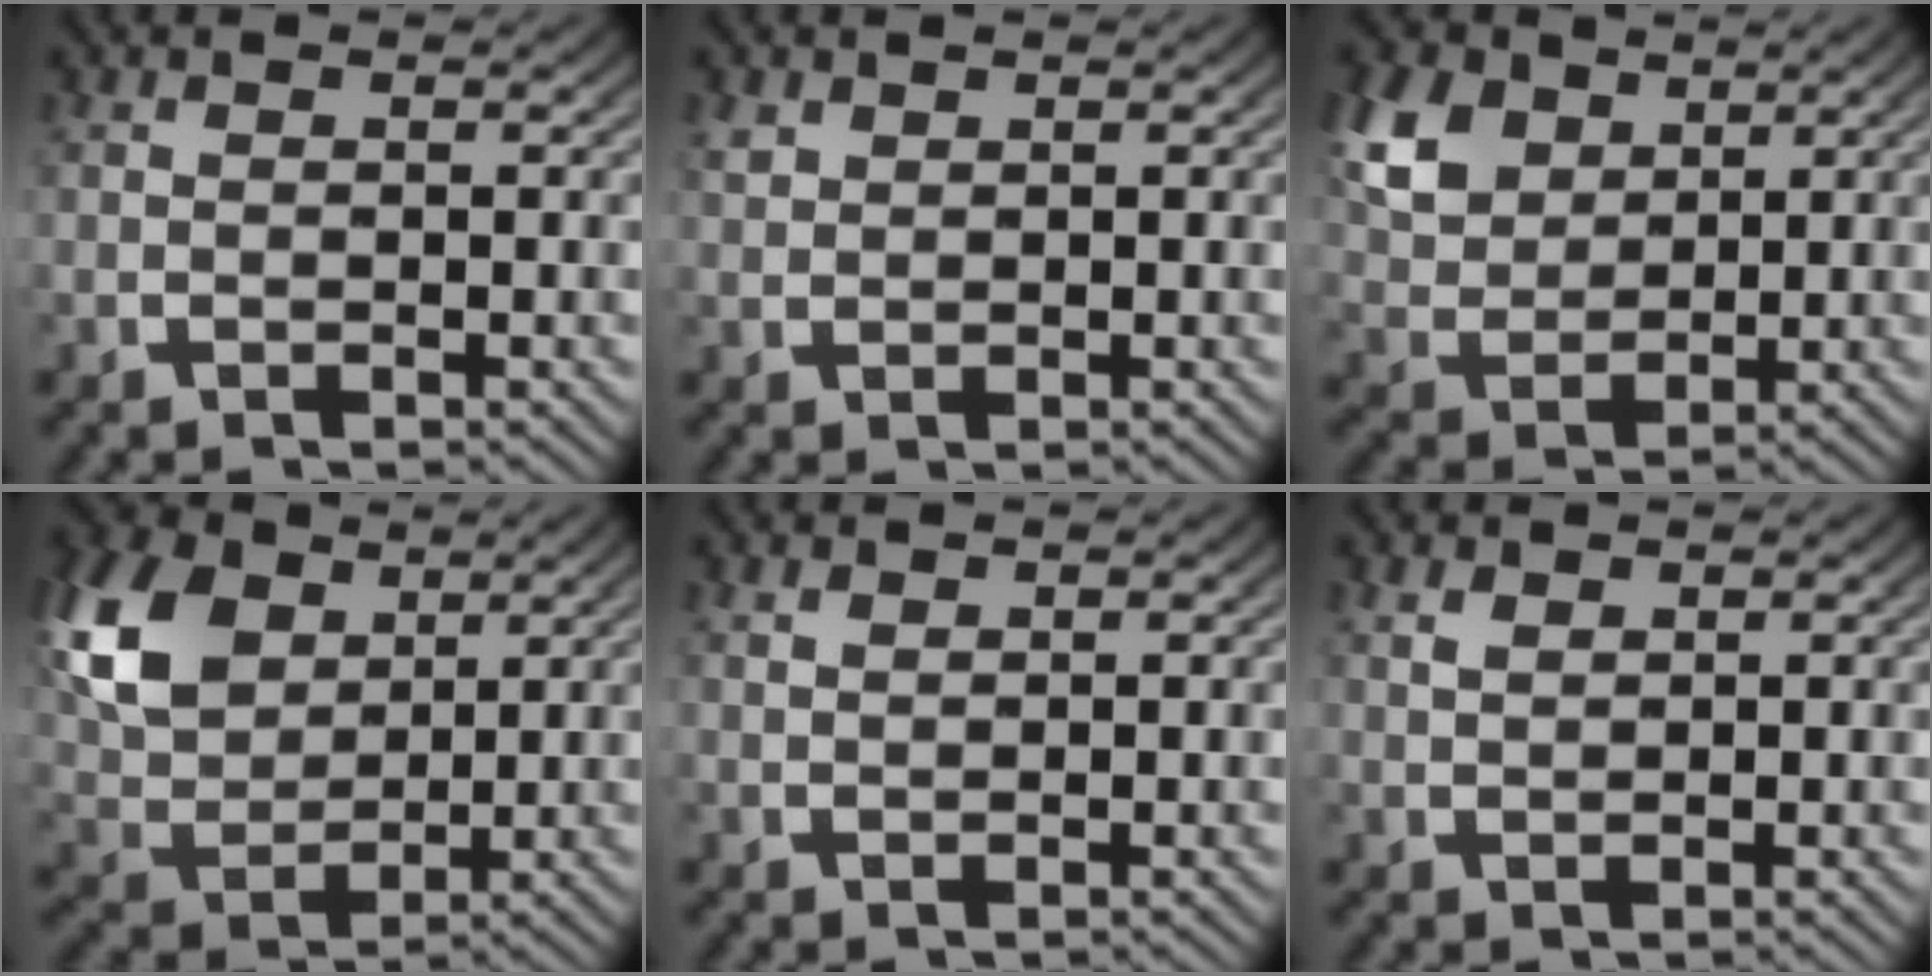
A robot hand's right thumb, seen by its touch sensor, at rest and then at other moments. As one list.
[{"total": 1.2, "force": [0.8, 0.8, 0.4], "torque": [-0.006, 0.004, 0.018]}, {"total": 8.0, "force": [2.2, 6.0, 4.8], "torque": [-0.129, -0.021, 0.050]}, {"total": 10.5, "force": [2.1, 7.7, 6.8], "torque": [-0.177, -0.027, 0.047]}, {"total": 0.9, "force": [0.7, 0.4, 0.3], "torque": [0.002, 0.003, 0.016]}, {"total": 1.2, "force": [1.0, 0.6, 0.5], "torque": [-0.001, 0.004, 0.022]}]